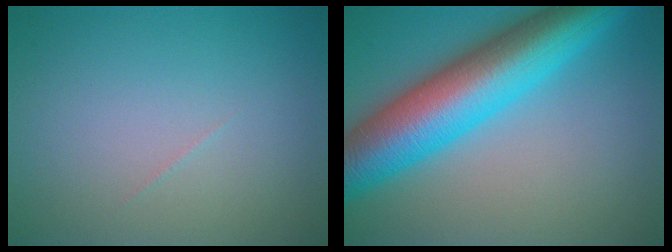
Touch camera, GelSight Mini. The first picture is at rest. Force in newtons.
{"total": 12.2, "press": 12.2, "slide": 0.4}